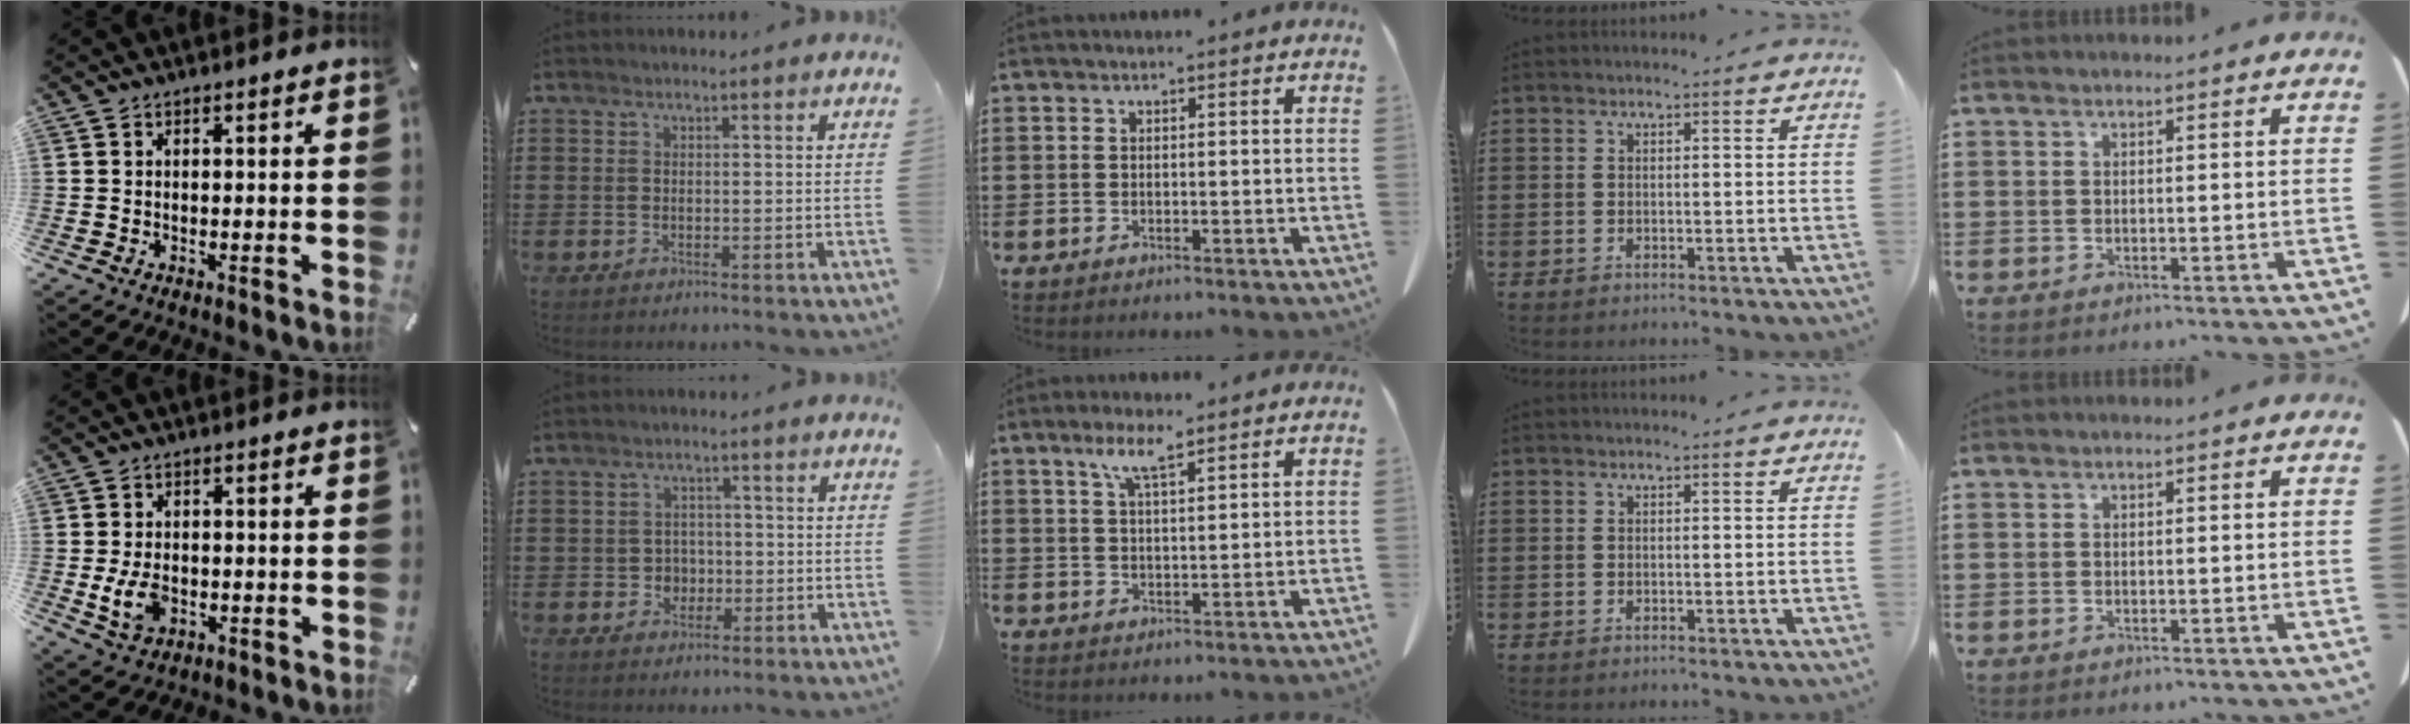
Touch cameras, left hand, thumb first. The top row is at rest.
{"thumb": {"total": 6.0, "force": [-1.2, 4.3, 4.0], "torque": [-0.084, -0.003, -0.022]}, "index": {"total": 2.7, "force": [-0.6, 2.5, 0.9], "torque": [-0.028, 0.004, -0.016]}, "middle": {"total": 4.9, "force": [3.2, 0.9, 3.7], "torque": [-0.080, 0.005, 0.056]}}